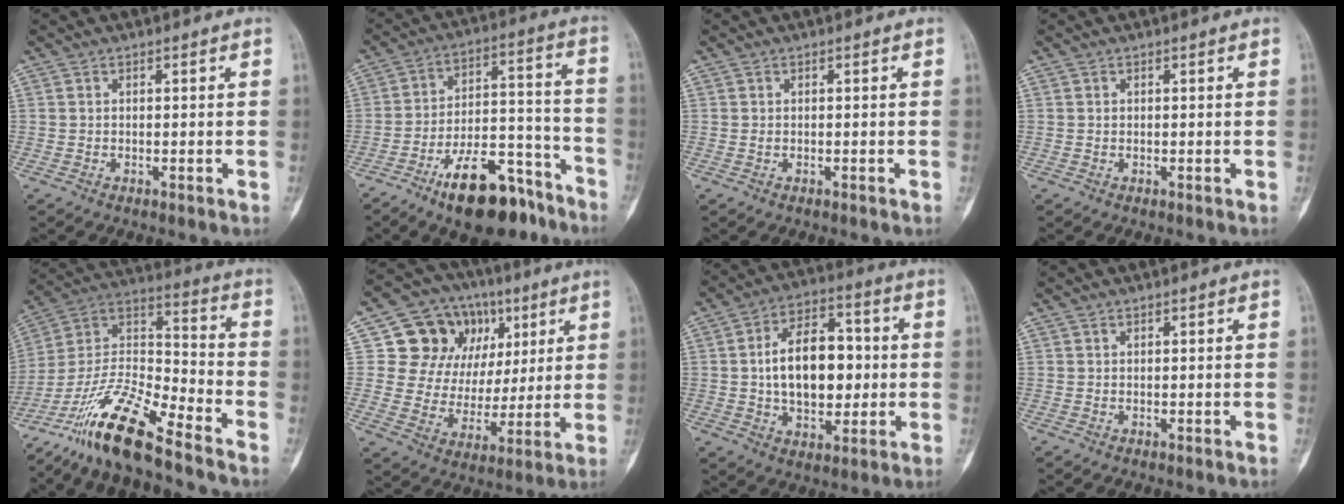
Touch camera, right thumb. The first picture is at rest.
{"total": 17.6, "force": [-11.8, 7.2, 10.9], "torque": [-0.144, 0.095, -0.187]}
{"total": 0.0}
{"total": 0.0}
{"total": 16.9, "force": [-12.8, 3.0, 10.6], "torque": [-0.201, 0.077, -0.240]}
{"total": 17.6, "force": [6.4, 14.6, 7.6], "torque": [-0.068, 0.010, 0.119]}
{"total": 15.8, "force": [0.5, 9.6, 12.5], "torque": [-0.165, 0.020, 0.010]}
{"total": 0.0}